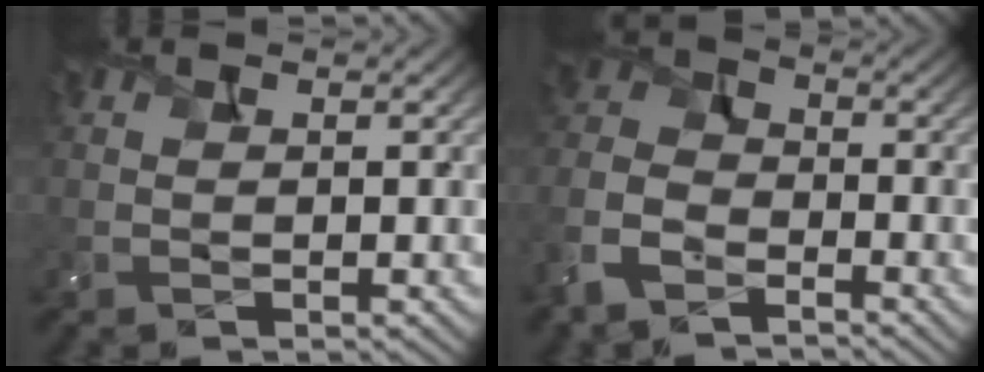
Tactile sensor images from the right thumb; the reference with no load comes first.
{"total": 7.5, "force": [-4.8, 4.3, 3.9], "torque": [-0.107, -0.012, -0.111]}